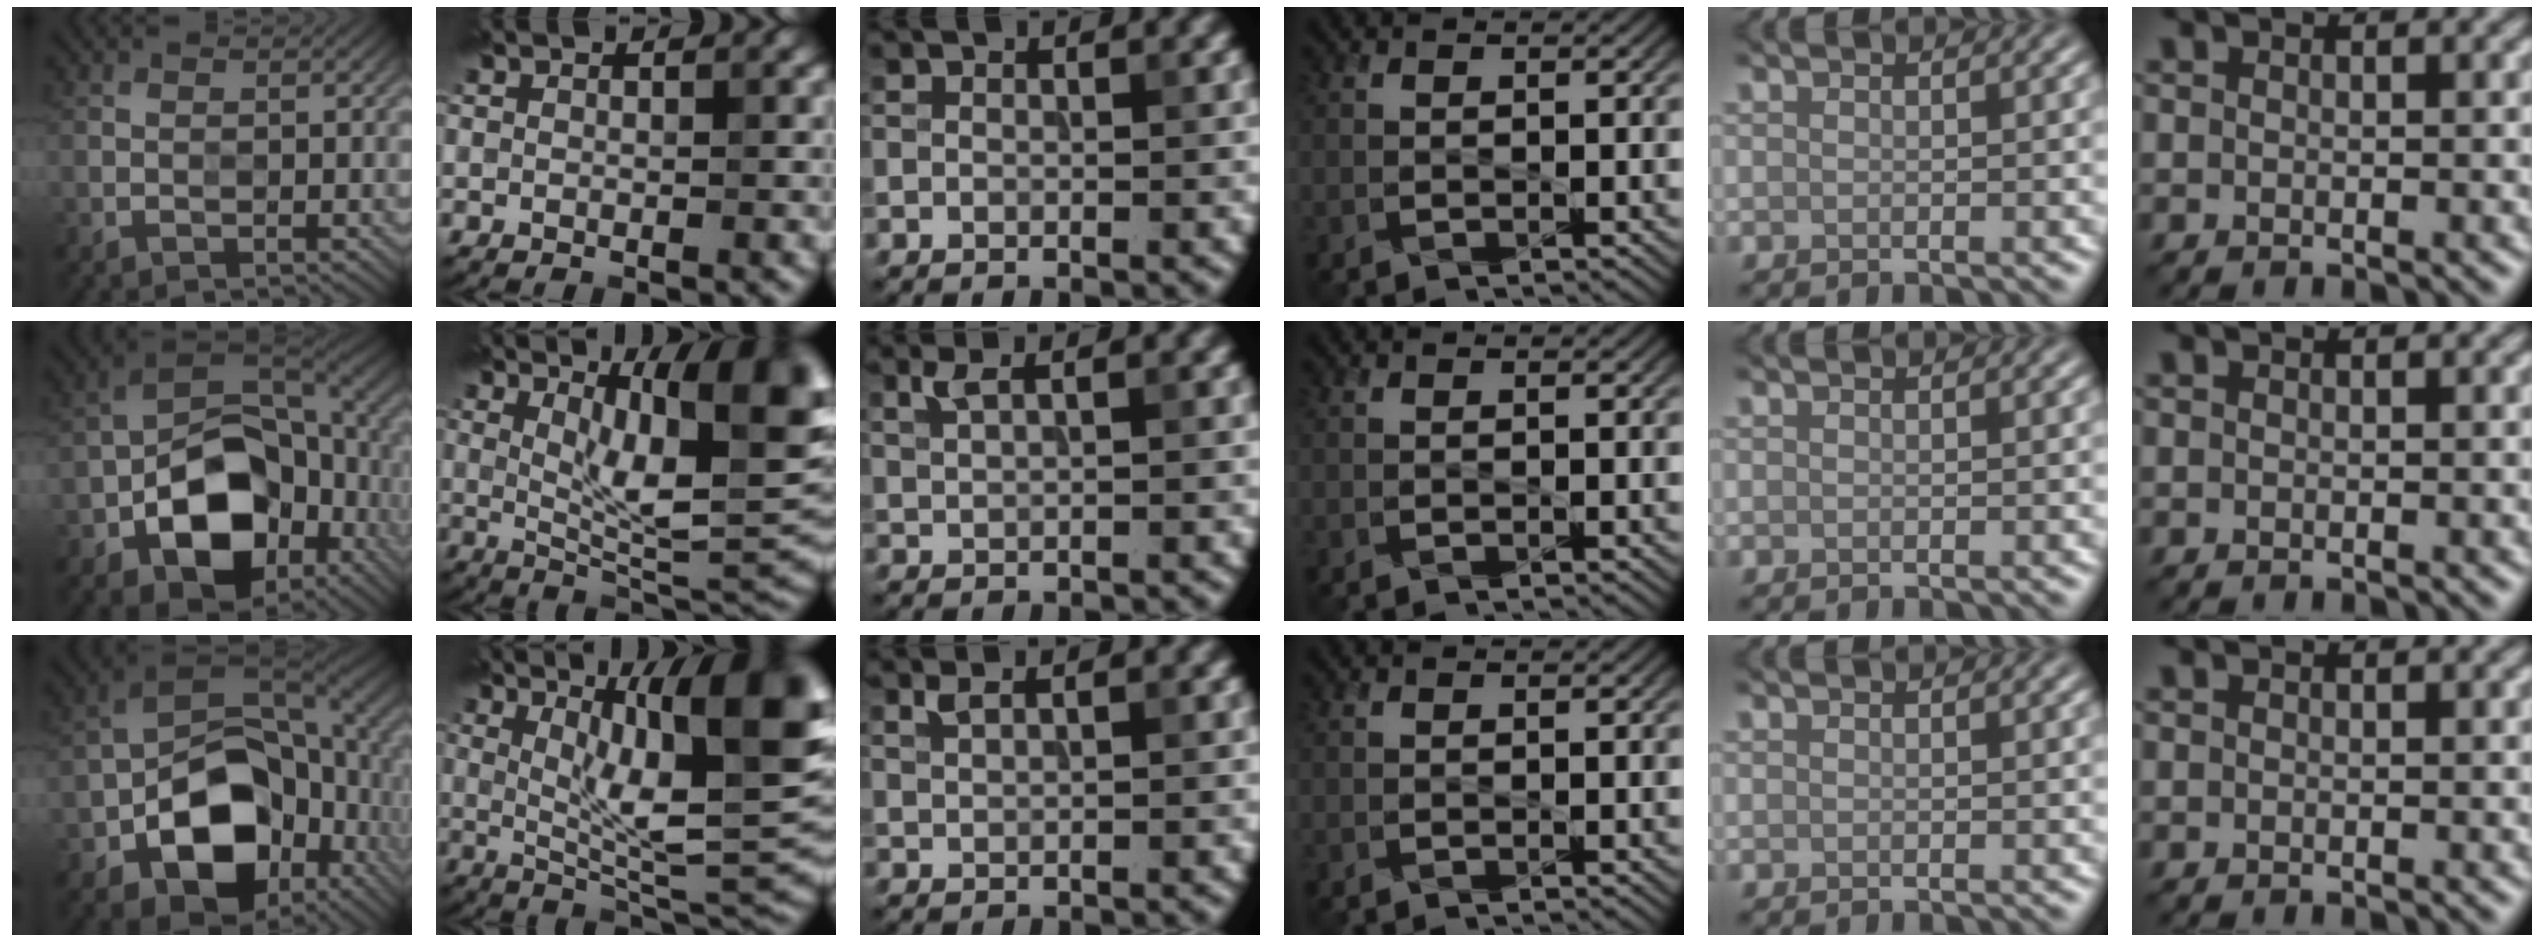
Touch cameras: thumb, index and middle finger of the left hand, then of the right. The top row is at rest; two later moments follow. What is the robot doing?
{"motion": "press", "object": "stopwatch"}